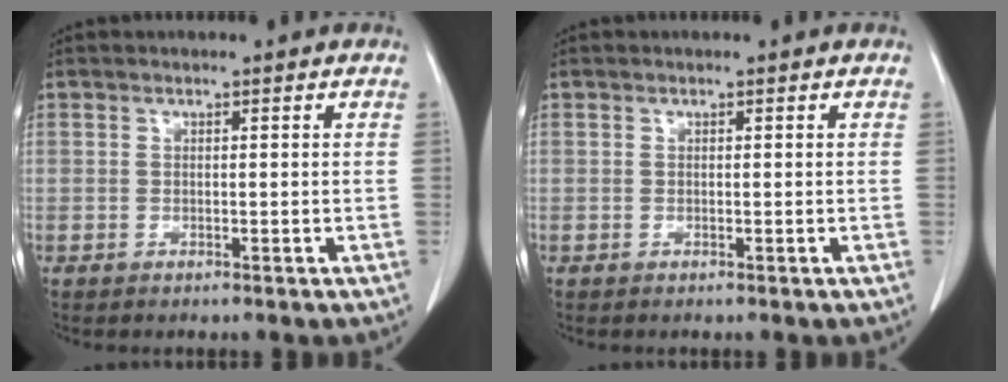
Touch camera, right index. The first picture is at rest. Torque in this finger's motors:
{"motor_torque": [0.04, -0.01, 0.02, 0.01]}